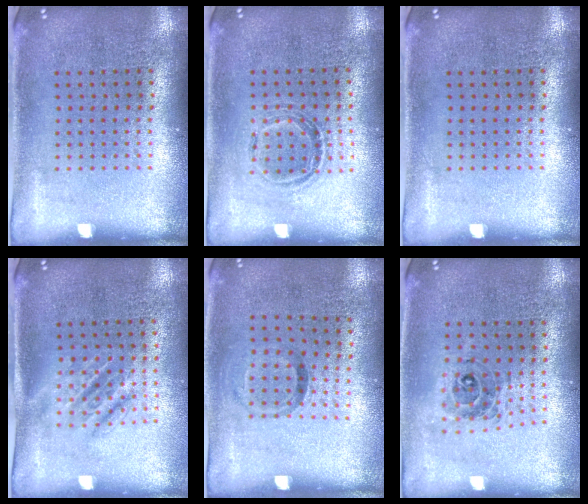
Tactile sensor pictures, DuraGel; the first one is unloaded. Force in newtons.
{"total": 1.1, "press": 1.0, "slide": 0.4}
{"total": 0.0}
{"total": 1.5, "press": 1.3, "slide": 0.8}
{"total": 1.0, "press": 0.6, "slide": 0.8}
{"total": 0.8, "press": 0.8, "slide": 0.2}